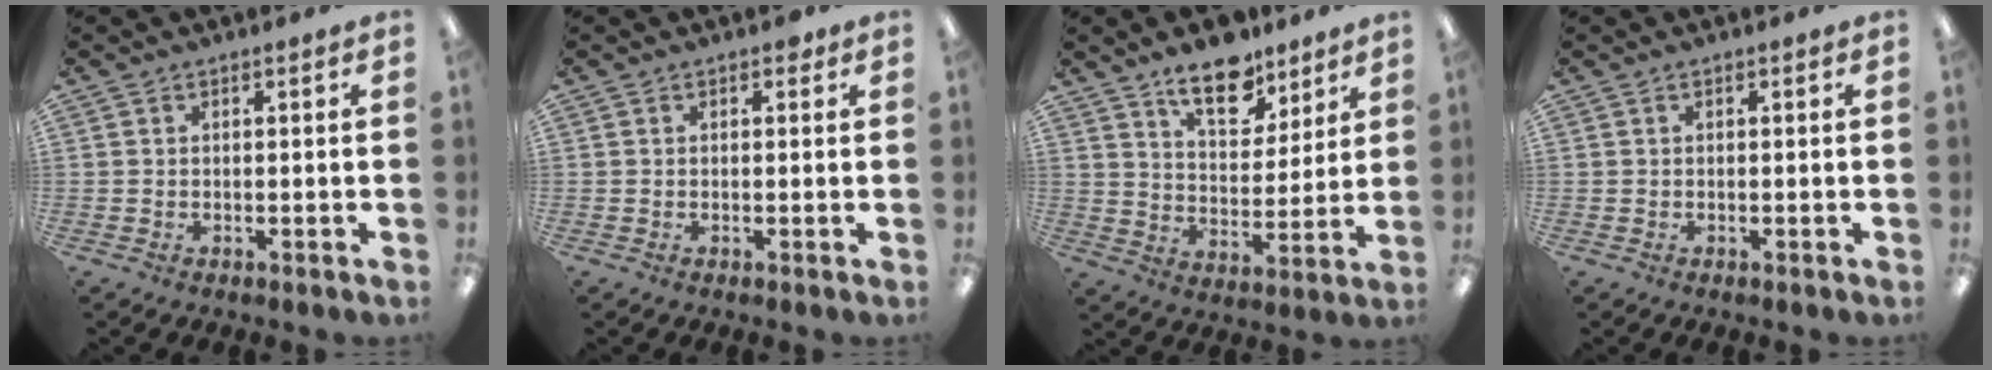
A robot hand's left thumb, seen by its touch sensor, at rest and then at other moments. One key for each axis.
{"total": 1.2, "fx": 0.7, "fy": 0.7, "fz": 0.7, "tx": -0.007, "ty": 0.000, "tz": 0.009}
{"total": 13.5, "fx": 10.1, "fy": 6.3, "fz": 6.3, "tx": -0.081, "ty": -0.059, "tz": 0.180}
{"total": 0.0}